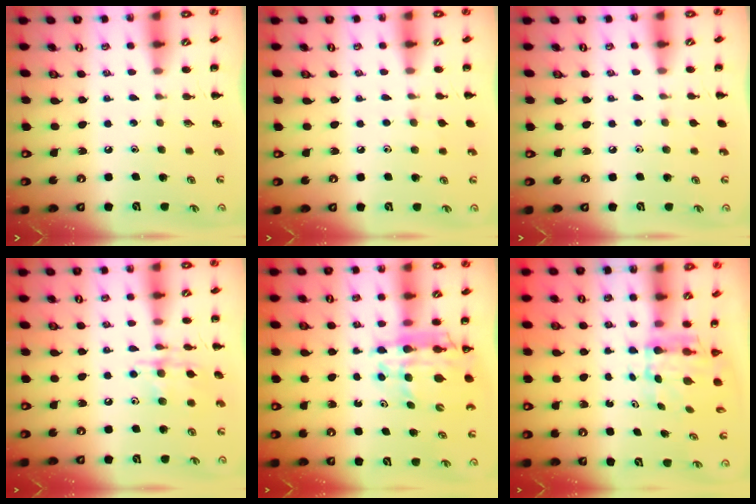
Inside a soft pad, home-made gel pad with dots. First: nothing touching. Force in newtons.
{"total": 4.6, "press": 4.3, "slide": 1.7}
{"total": 3.7, "press": 3.5, "slide": 1.2}
{"total": 10.8, "press": 10.7, "slide": 0.7}
{"total": 12.1, "press": 11.7, "slide": 3.3}
{"total": 5.7, "press": 5.6, "slide": 1.1}